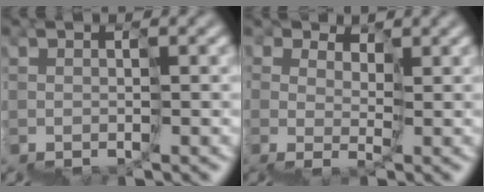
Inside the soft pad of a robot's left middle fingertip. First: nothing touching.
{"total": 2.8, "force": [2.3, 1.5, 0.3], "torque": [0.006, 0.012, 0.051]}